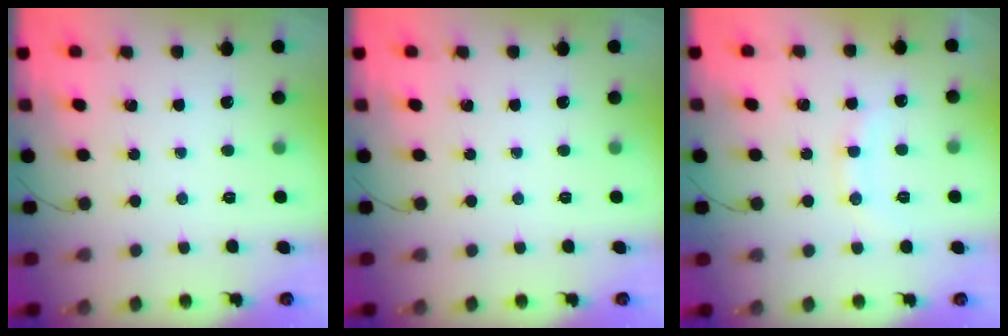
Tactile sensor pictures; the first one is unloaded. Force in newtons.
{"total": 0.0}
{"total": 8.6, "press": 8.6, "slide": 0.6}